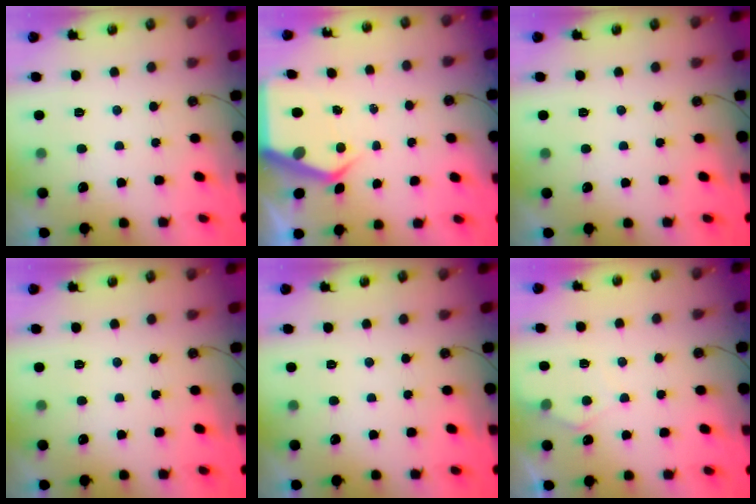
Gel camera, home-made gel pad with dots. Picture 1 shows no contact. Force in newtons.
{"total": 5.2, "press": 5.2, "slide": 0.3}
{"total": 0.0}
{"total": 0.0}
{"total": 0.0}
{"total": 4.9, "press": 4.9, "slide": 0.6}